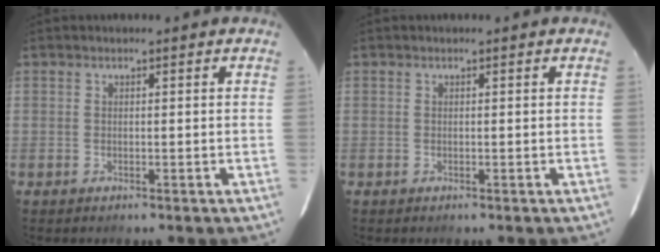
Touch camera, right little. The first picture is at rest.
{"total": 0.0}